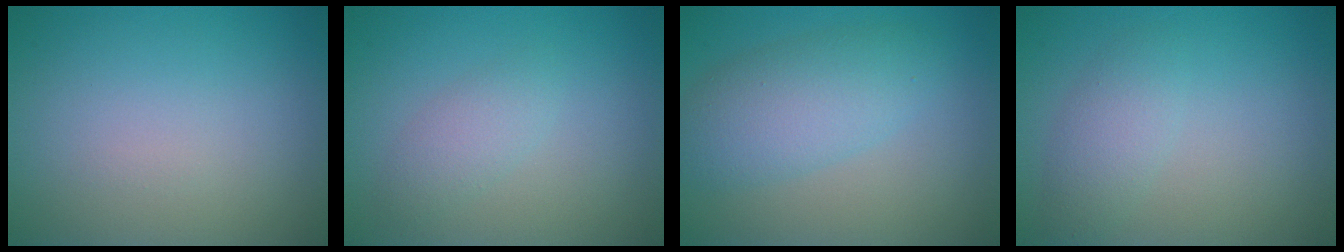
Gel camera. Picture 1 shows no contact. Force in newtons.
{"total": 1.9, "press": 1.9, "slide": 0.1}
{"total": 4.8, "press": 4.8, "slide": 0.1}
{"total": 2.2, "press": 2.2, "slide": 0.1}